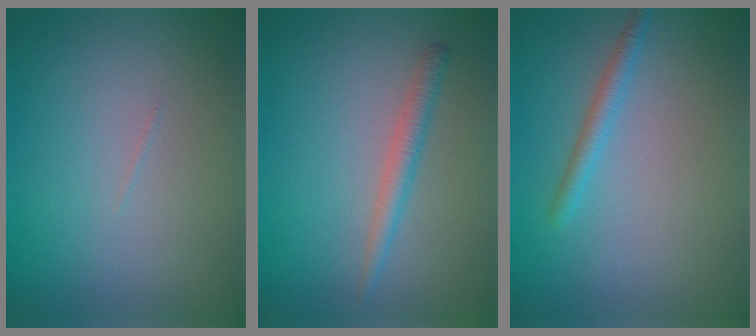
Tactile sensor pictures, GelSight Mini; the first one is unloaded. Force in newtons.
{"total": 1.9, "press": 1.9, "slide": 0.1}
{"total": 1.6, "press": 1.6, "slide": 0.1}